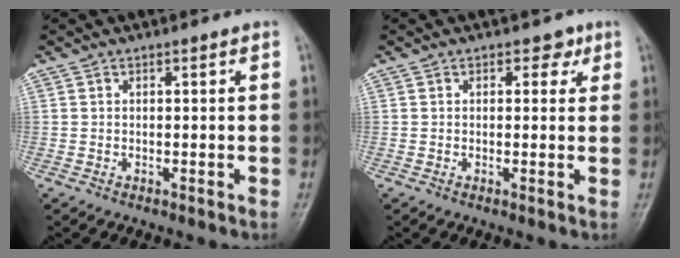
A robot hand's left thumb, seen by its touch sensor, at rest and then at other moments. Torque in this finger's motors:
{"motor_torque": [-0.04, 0.02, -0.27, 0.01, -0.02]}